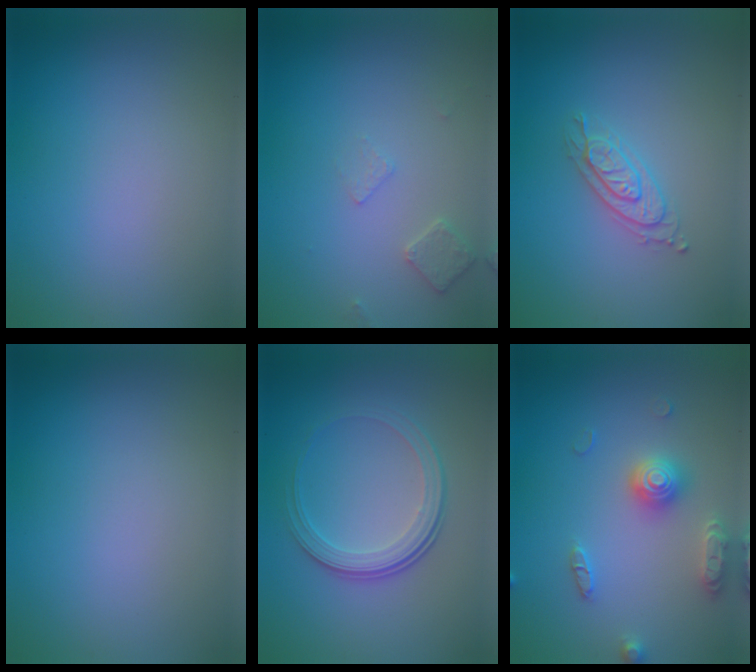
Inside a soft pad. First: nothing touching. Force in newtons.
{"total": 1.5, "press": 1.4, "slide": 0.3}
{"total": 2.4, "press": 2.2, "slide": 0.9}
{"total": 0.0}
{"total": 4.1, "press": 2.7, "slide": 3.0}
{"total": 3.7, "press": 3.6, "slide": 0.4}